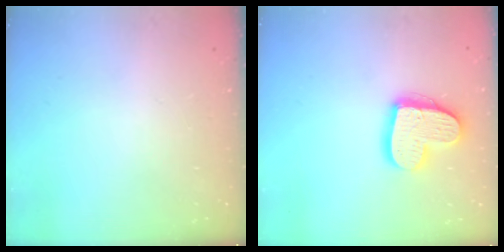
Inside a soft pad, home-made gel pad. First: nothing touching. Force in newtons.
{"total": 16.6, "press": 16.6, "slide": 1.4}